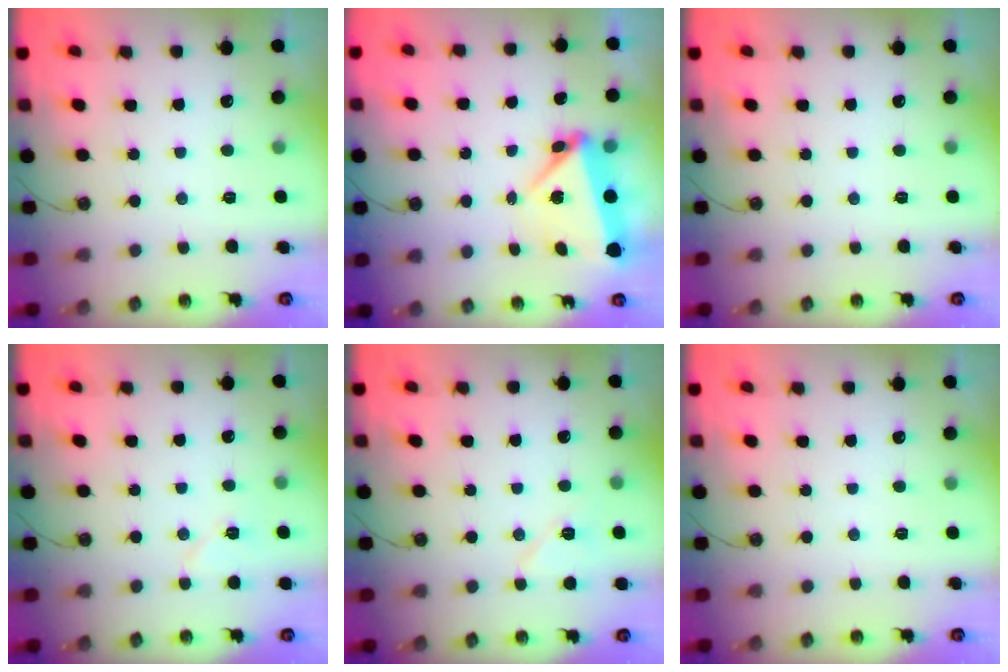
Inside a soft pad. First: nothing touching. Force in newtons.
{"total": 11.3, "press": 7.2, "slide": 8.7}
{"total": 0.0}
{"total": 7.4, "press": 6.0, "slide": 4.2}
{"total": 6.8, "press": 6.7, "slide": 0.7}
{"total": 0.0}